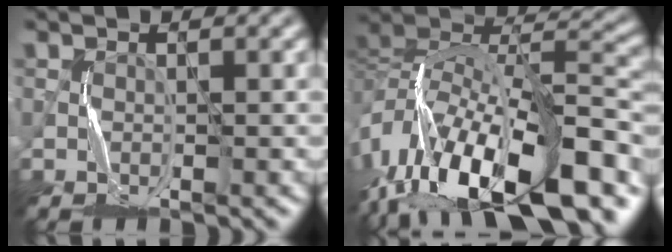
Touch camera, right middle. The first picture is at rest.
{"total": 16.1, "force": [-7.8, 7.2, 12.1], "torque": [-0.217, 0.038, -0.141]}